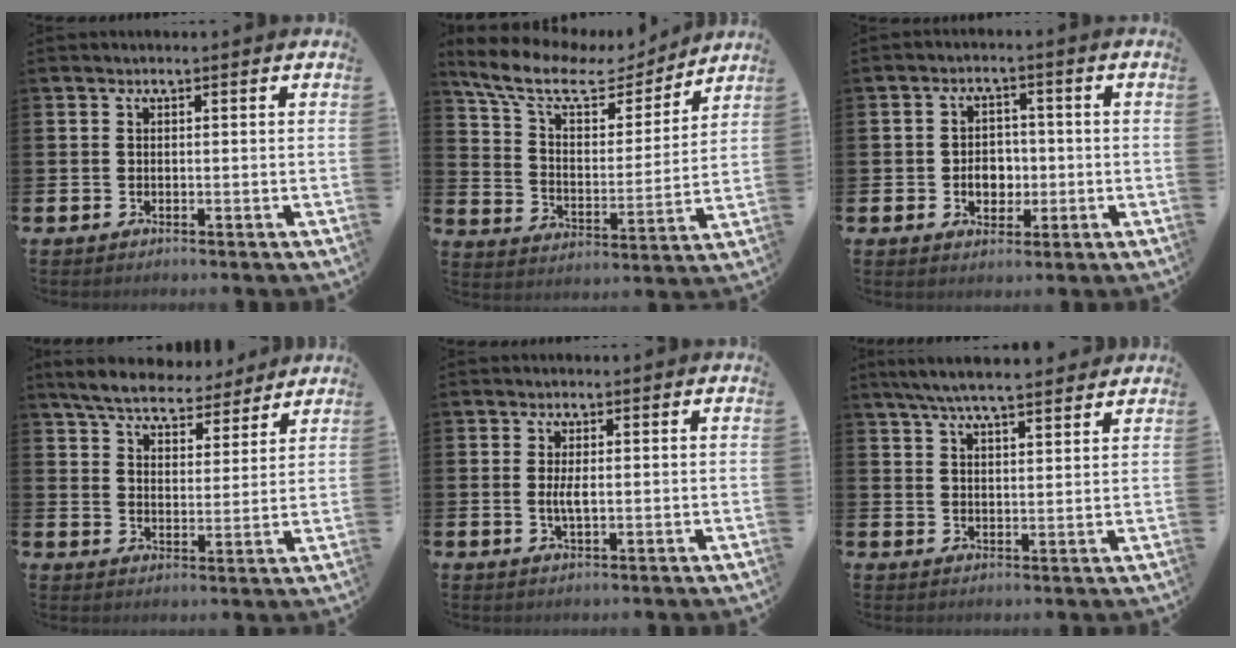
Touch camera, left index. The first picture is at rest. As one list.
[{"total": 10.3, "force": [8.2, 4.2, 4.7], "torque": [-0.127, -0.045, 0.137]}, {"total": 4.0, "force": [-0.7, 3.2, 2.3], "torque": [-0.035, 0.002, -0.022]}, {"total": 6.5, "force": [6.2, 1.5, 1.3], "torque": [-0.053, -0.035, 0.110]}, {"total": 2.2, "force": [0.0, 0.7, 2.1], "torque": [-0.040, 0.001, -0.001]}, {"total": 6.1, "force": [5.7, 0.6, 2.0], "torque": [-0.054, -0.020, 0.104]}]